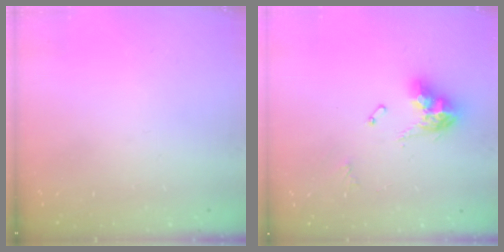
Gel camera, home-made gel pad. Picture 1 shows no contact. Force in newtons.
{"total": 11.0, "press": 10.9, "slide": 1.3}